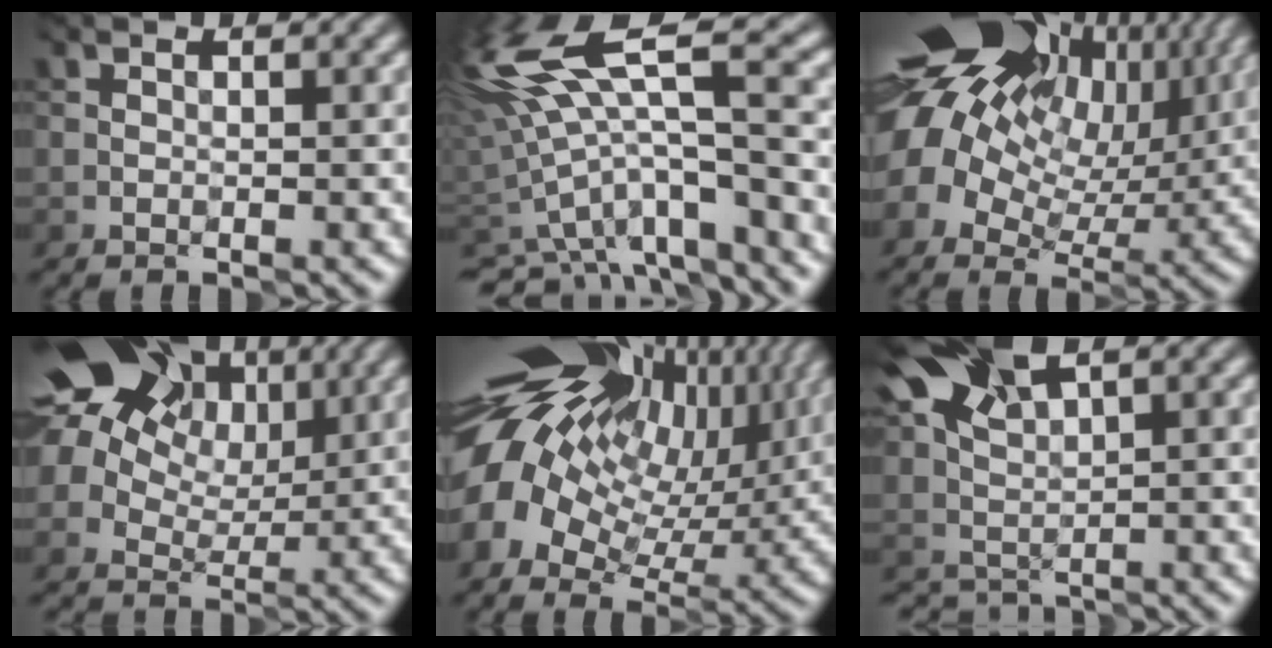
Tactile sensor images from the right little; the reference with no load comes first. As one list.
[{"total": 12.3, "force": [1.0, 4.1, 11.6], "torque": [-0.227, -0.005, 0.052]}, {"total": 20.0, "force": [7.3, 14.0, 12.2], "torque": [-0.267, 0.046, 0.108]}, {"total": 18.4, "force": [7.2, 13.8, 9.7], "torque": [-0.208, 0.045, 0.104]}, {"total": 17.5, "force": [4.5, 10.8, 13.0], "torque": [-0.240, 0.010, 0.077]}, {"total": 7.3, "force": [3.3, 3.9, 5.1], "torque": [-0.106, 0.000, 0.058]}]